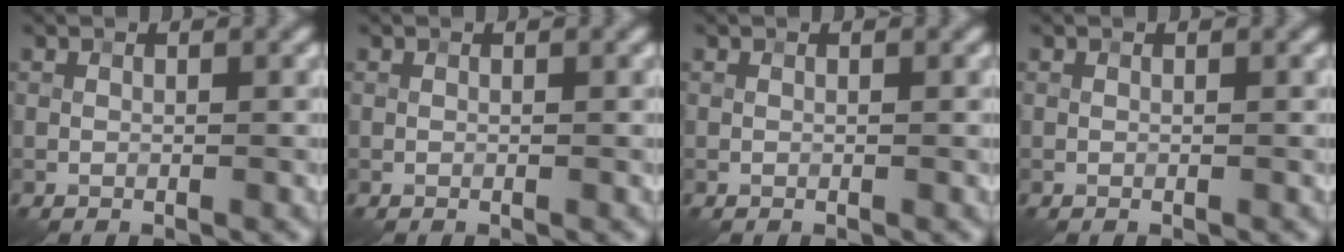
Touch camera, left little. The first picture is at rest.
{"total": 0.0}
{"total": 0.0}
{"total": 0.0}